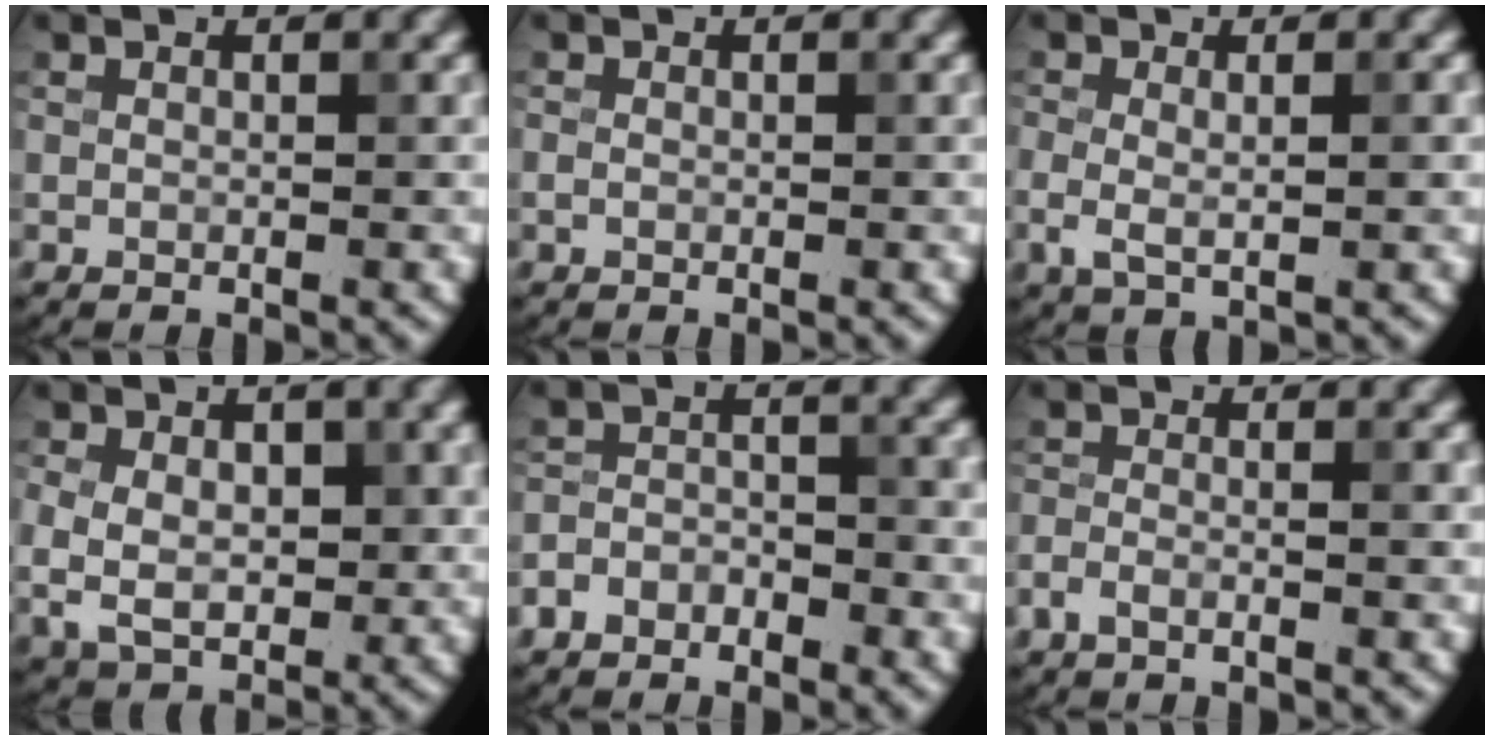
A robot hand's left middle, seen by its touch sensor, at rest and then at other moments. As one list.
[{"total": 0.6, "force": [-0.2, 0.5, 0.3], "torque": [-0.006, -0.001, -0.003]}, {"total": 2.8, "force": [-0.2, 1.2, 2.5], "torque": [-0.048, -0.004, -0.005]}, {"total": 6.0, "force": [0.0, 4.2, 4.3], "torque": [-0.078, -0.008, 0.003]}, {"total": 3.0, "force": [-2.2, 1.7, 1.2], "torque": [-0.027, 0.005, -0.048]}, {"total": 2.1, "force": [-1.4, 0.6, 1.4], "torque": [-0.030, 0.000, -0.034]}]